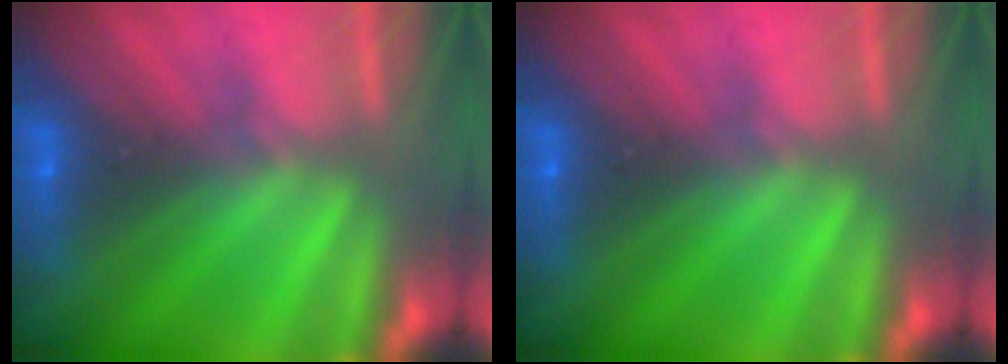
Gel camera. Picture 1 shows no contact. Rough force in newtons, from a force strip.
{"total": 0.0}